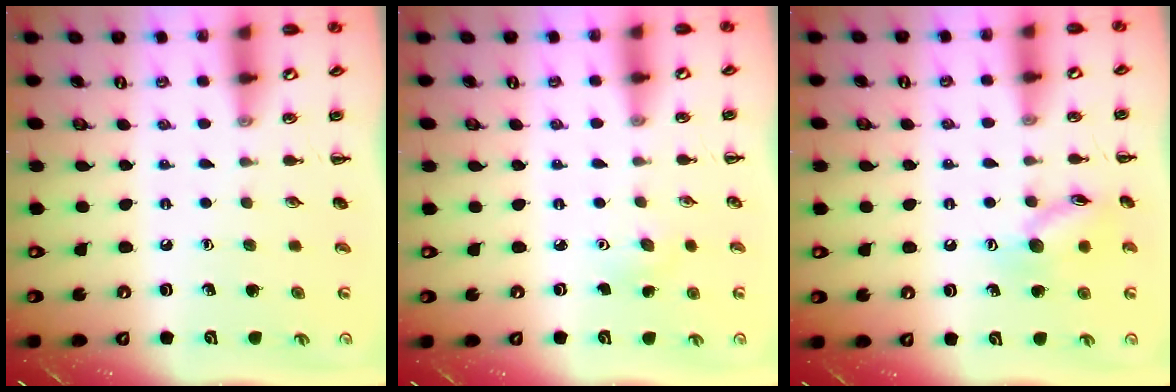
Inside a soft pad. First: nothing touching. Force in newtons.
{"total": 2.9, "press": 2.8, "slide": 0.8}
{"total": 10.5, "press": 10.5, "slide": 0.5}